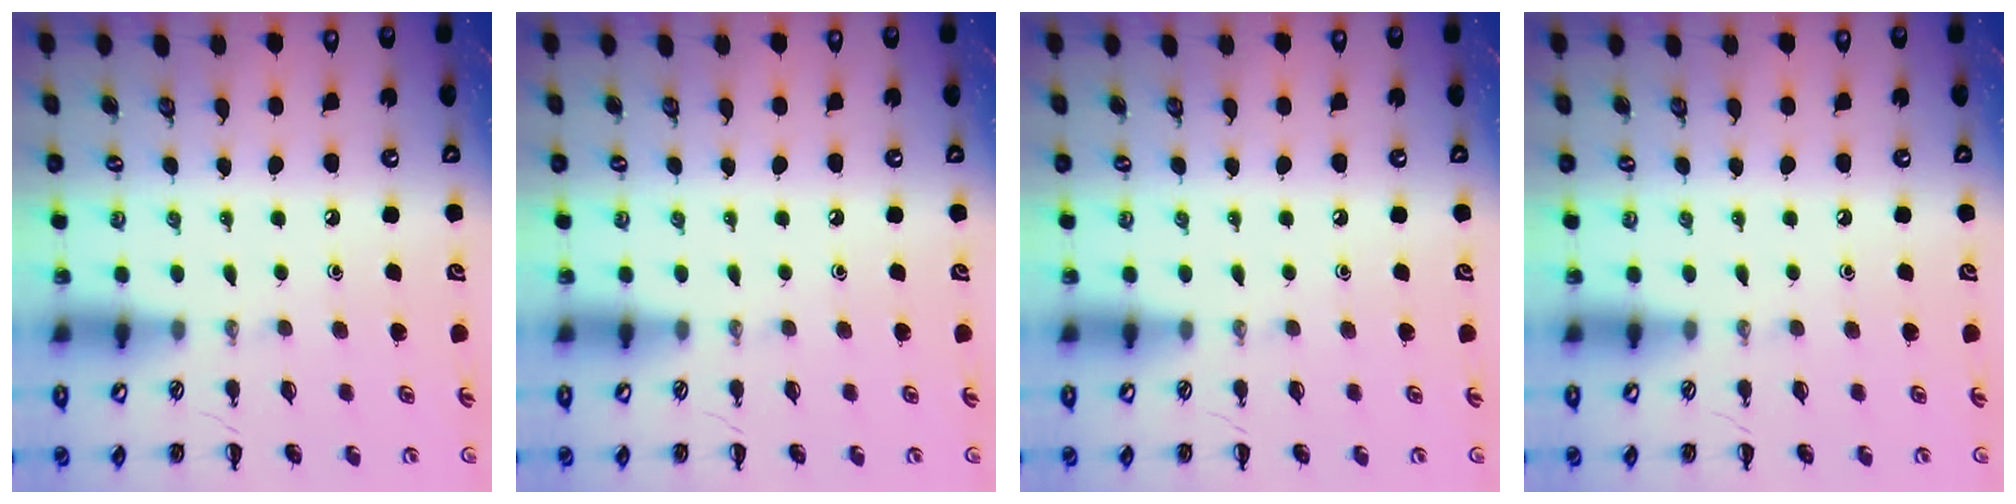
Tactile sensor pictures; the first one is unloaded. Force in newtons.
{"total": 0.0}
{"total": 0.0}
{"total": 0.0}